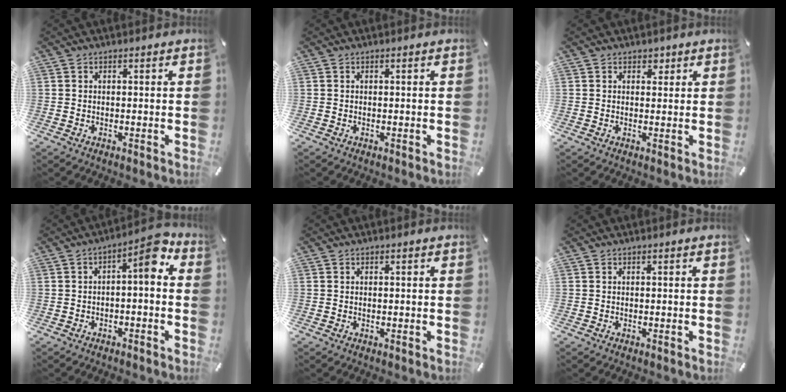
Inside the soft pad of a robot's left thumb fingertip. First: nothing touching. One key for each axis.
{"total": 0.0}
{"total": 1.8, "fx": 1.0, "fy": 1.5, "fz": 0.5, "tx": 0.005, "ty": -0.002, "tz": 0.012}
{"total": 6.6, "fx": 0.7, "fy": 2.4, "fz": 6.2, "tx": -0.088, "ty": -0.004, "tz": 0.001}
{"total": 0.0}
{"total": 0.0}